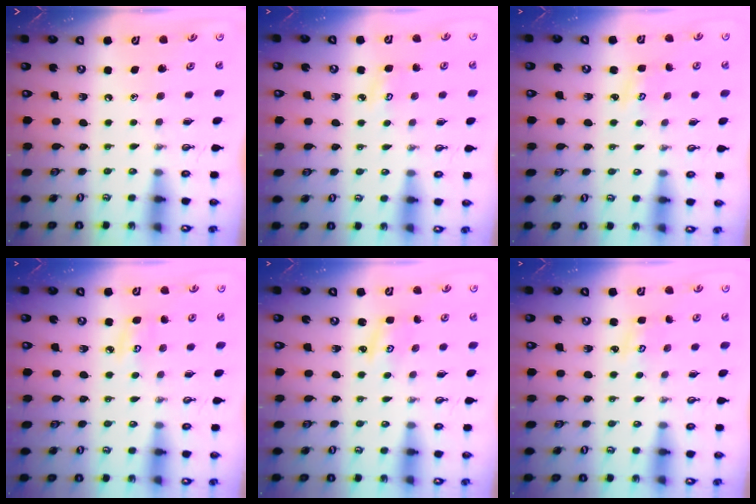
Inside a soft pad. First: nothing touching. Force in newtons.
{"total": 3.6, "press": 3.6, "slide": 0.3}
{"total": 2.8, "press": 2.8, "slide": 0.3}
{"total": 5.2, "press": 5.2, "slide": 0.4}
{"total": 3.0, "press": 2.9, "slide": 0.4}
{"total": 2.8, "press": 2.8, "slide": 0.3}